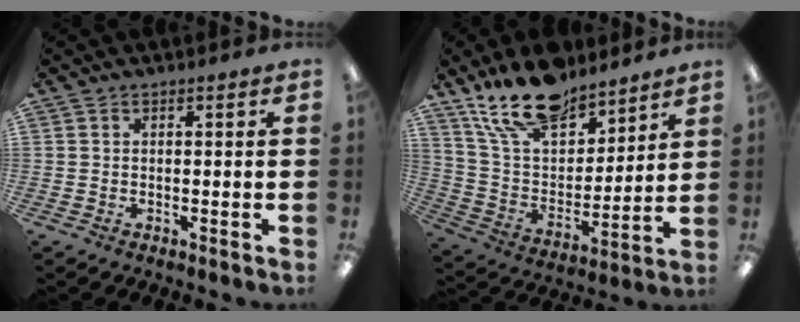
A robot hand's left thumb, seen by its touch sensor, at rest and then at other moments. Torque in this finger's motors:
{"motor_torque": [2.51, 1.21, 1.32, -1.45, 0.11]}